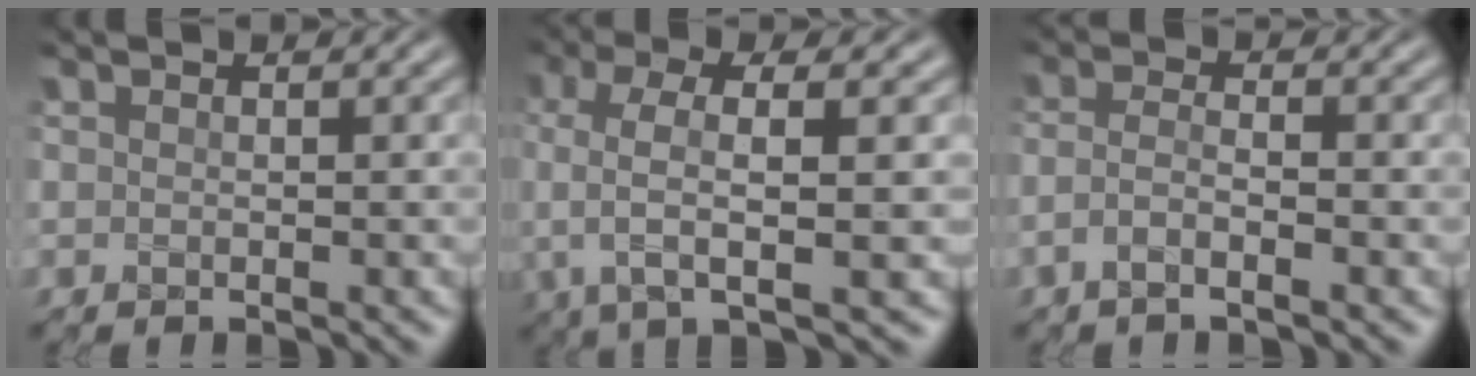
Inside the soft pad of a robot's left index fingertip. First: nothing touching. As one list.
[{"total": 6.1, "force": [0.1, 1.7, 5.8], "torque": [-0.112, 0.003, -0.002]}, {"total": 2.2, "force": [-1.1, 0.6, 1.8], "torque": [-0.036, 0.003, -0.031]}]